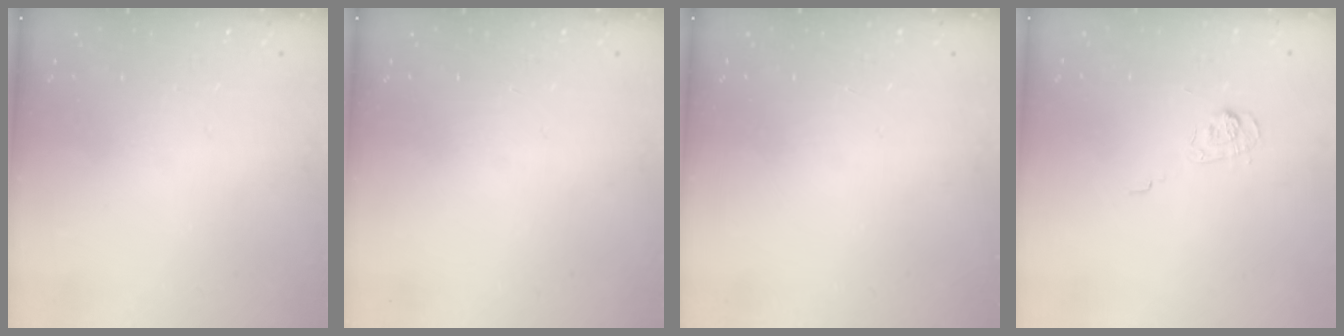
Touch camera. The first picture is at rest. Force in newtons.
{"total": 0.0}
{"total": 0.0}
{"total": 3.1, "press": 2.7, "slide": 1.6}